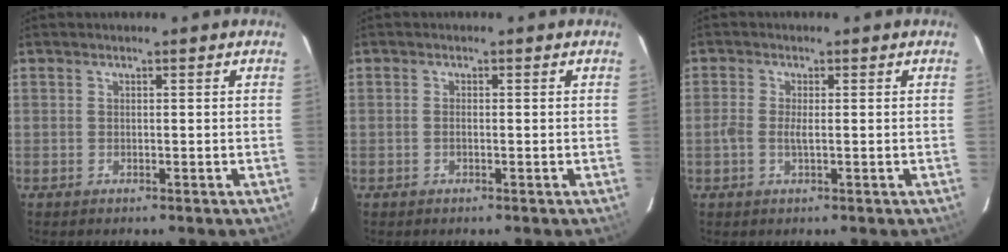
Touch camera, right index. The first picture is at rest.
{"total": 0.9, "force": [-0.2, 0.3, 0.8], "torque": [-0.016, -0.001, -0.006]}
{"total": 2.6, "force": [-0.4, 0.8, 2.5], "torque": [-0.053, -0.003, -0.010]}